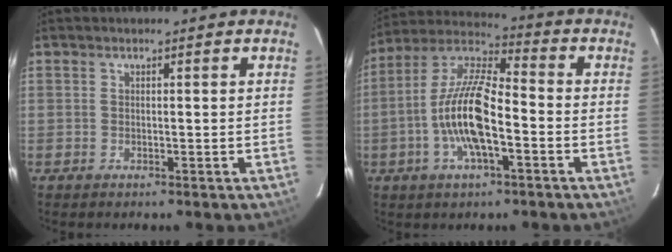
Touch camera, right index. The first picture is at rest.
{"total": 13.9, "force": [-4.1, 4.3, 12.6], "torque": [-0.254, 0.002, -0.083]}